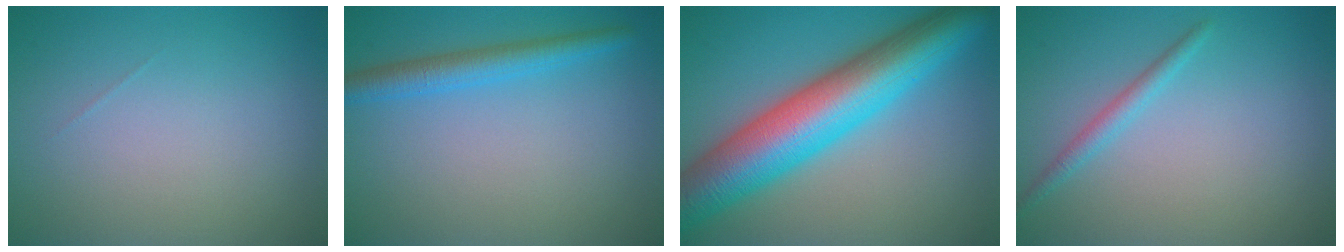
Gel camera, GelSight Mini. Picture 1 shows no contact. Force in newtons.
{"total": 3.0, "press": 3.0, "slide": 0.2}
{"total": 11.5, "press": 11.5, "slide": 0.2}
{"total": 1.6, "press": 1.6, "slide": 0.1}